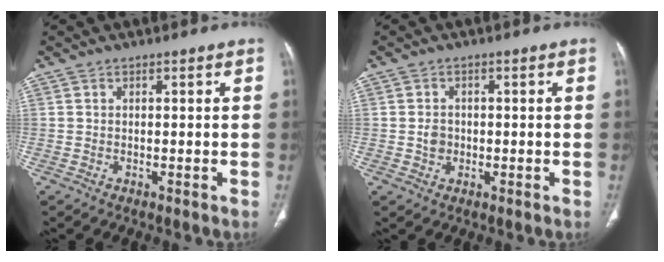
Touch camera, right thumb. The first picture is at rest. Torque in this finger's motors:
{"motor_torque": [-0.05, -0.05, 0.19, 0.15, 0.00]}